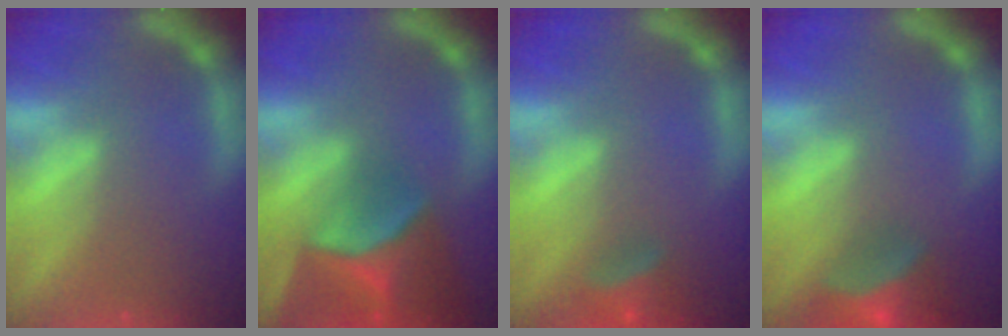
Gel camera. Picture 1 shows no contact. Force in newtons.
{"total": 9.4}
{"total": 3.4}
{"total": 6.5}